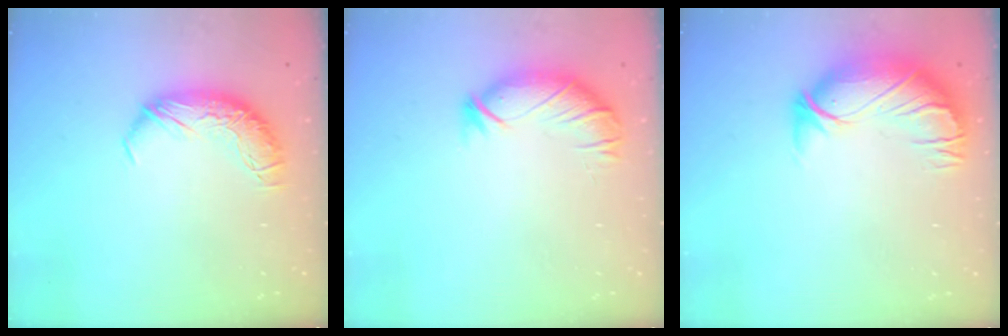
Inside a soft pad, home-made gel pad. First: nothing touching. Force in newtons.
{"total": 2.9, "press": 2.8, "slide": 0.8}
{"total": 2.8, "press": 0.3, "slide": 2.8}